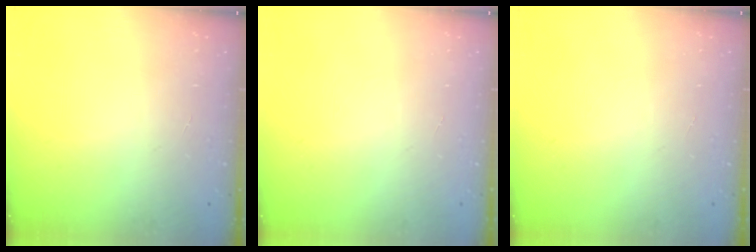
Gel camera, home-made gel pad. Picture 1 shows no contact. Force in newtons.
{"total": 0.0}
{"total": 0.0}